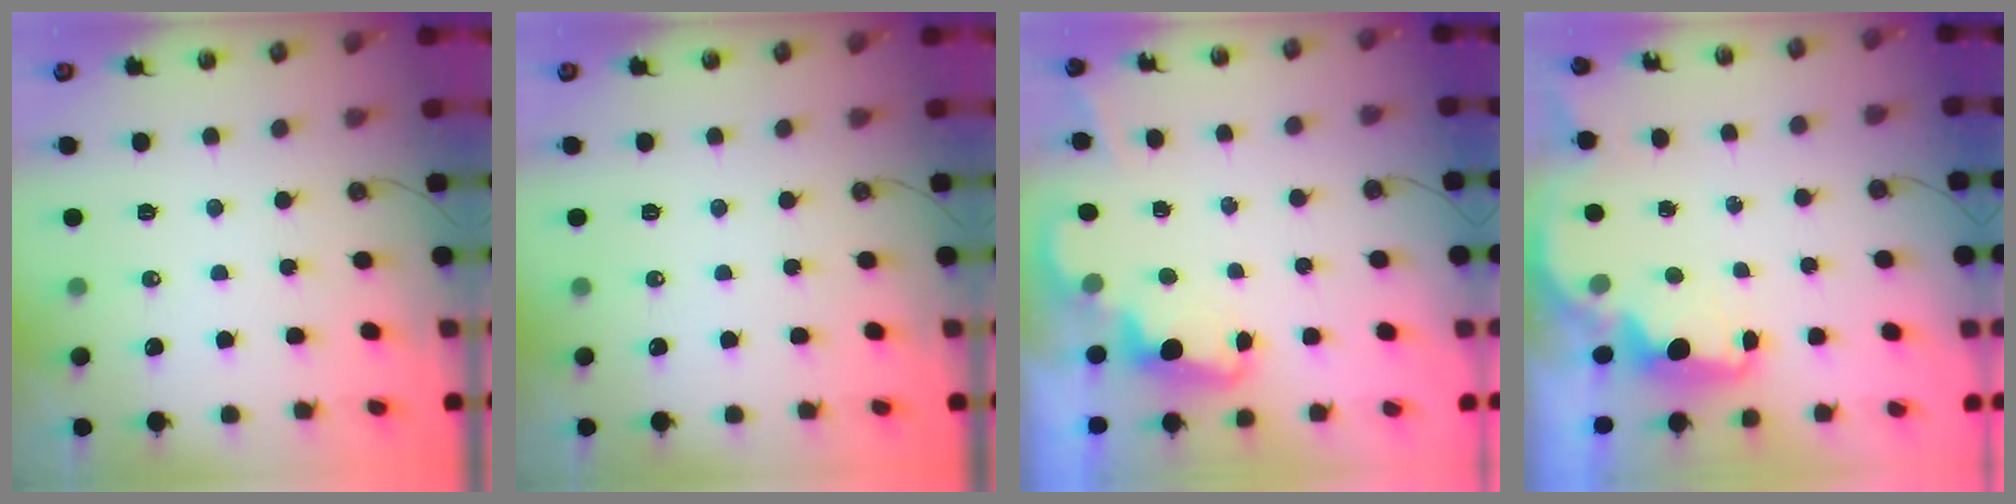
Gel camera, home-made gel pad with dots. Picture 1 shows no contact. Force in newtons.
{"total": 0.0}
{"total": 2.3, "press": 2.3, "slide": 0.5}
{"total": 2.5, "press": 2.3, "slide": 0.8}